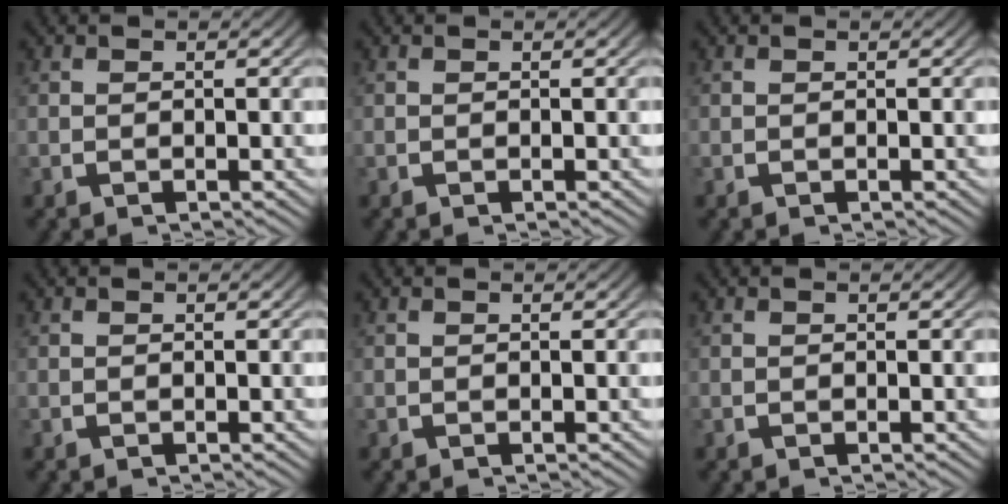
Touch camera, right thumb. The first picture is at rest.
{"total": 0.0}
{"total": 0.0}
{"total": 0.0}
{"total": 0.0}
{"total": 0.0}